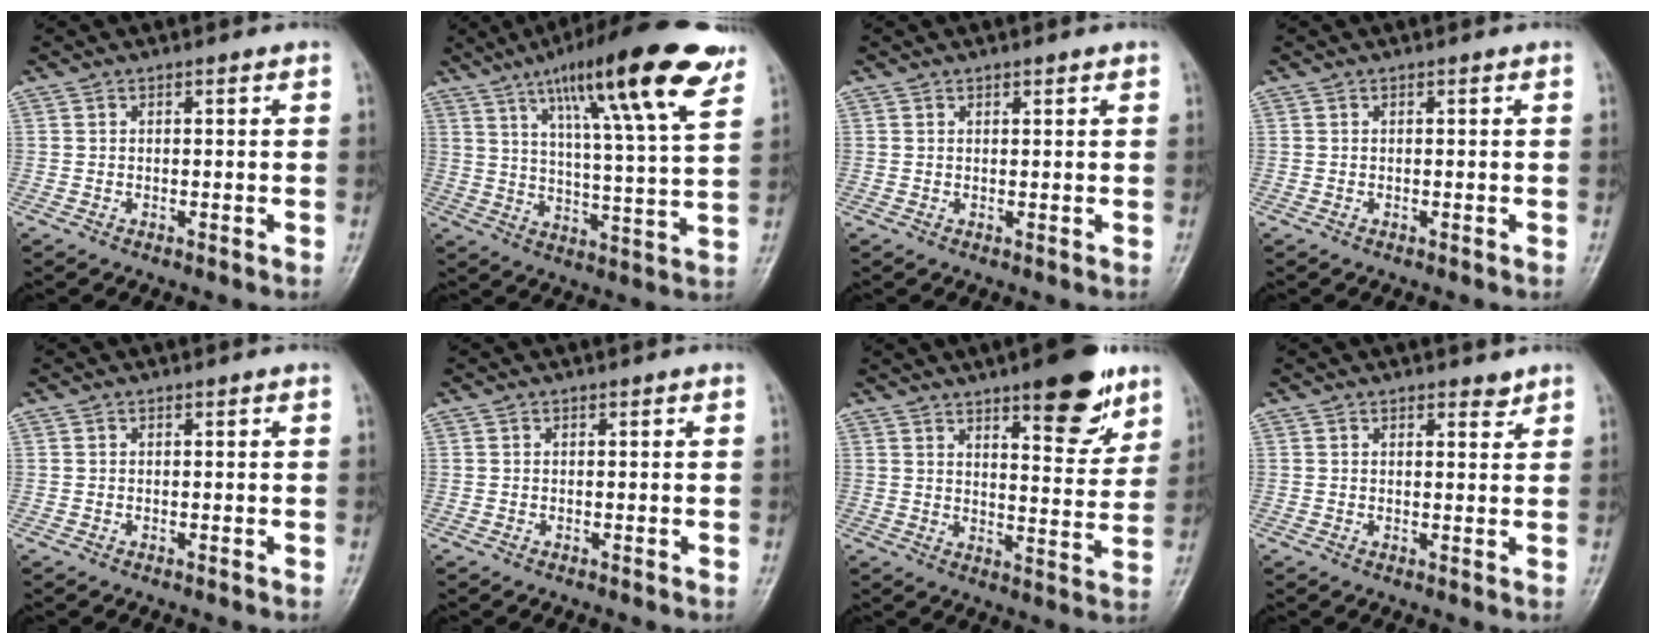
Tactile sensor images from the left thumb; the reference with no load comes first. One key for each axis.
{"total": 21.7, "fx": 12.7, "fy": 3.3, "fz": 17.3, "tx": -0.246, "ty": -0.038, "tz": 0.192}
{"total": 1.0, "fx": 0.7, "fy": 0.3, "fz": 0.6, "tx": -0.007, "ty": -0.003, "tz": 0.010}
{"total": 0.0}
{"total": 0.0}
{"total": 0.0}
{"total": 13.3, "fx": 8.2, "fy": 4.3, "fz": 9.5, "tx": -0.096, "ty": -0.047, "tz": 0.115}
{"total": 2.0, "fx": 1.6, "fy": 0.8, "fz": 0.8, "tx": 0.002, "ty": -0.011, "tz": 0.020}